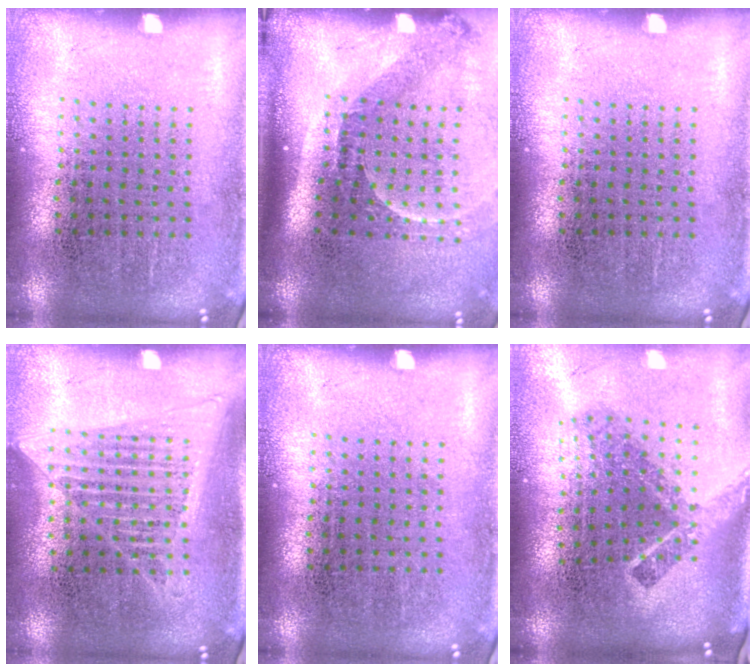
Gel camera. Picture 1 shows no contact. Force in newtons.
{"total": 2.2, "press": 1.5, "slide": 1.6}
{"total": 0.0}
{"total": 1.4, "press": 1.2, "slide": 0.6}
{"total": 0.0}
{"total": 2.4, "press": 1.6, "slide": 1.7}